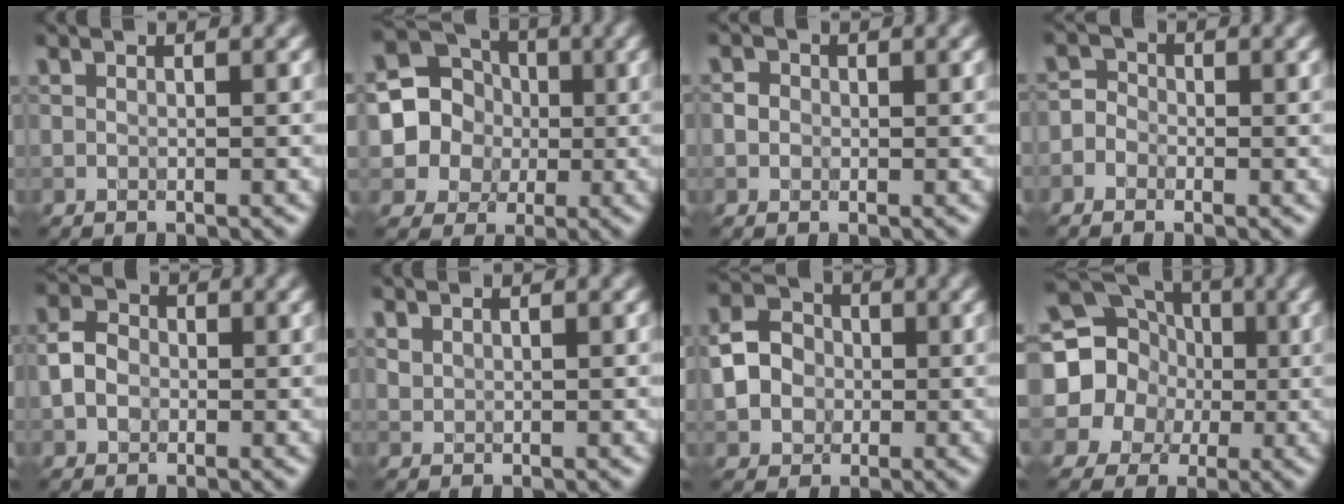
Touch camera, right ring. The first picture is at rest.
{"total": 9.0, "force": [0.4, 8.6, 2.3], "torque": [-0.053, 0.029, 0.000]}
{"total": 1.0, "force": [-0.1, 1.0, 0.2], "torque": [0.001, 0.001, -0.007]}
{"total": 1.6, "force": [-0.9, 1.3, 0.4], "torque": [0.007, 0.009, -0.023]}
{"total": 2.6, "force": [-0.5, 2.1, 1.3], "torque": [-0.026, 0.005, -0.016]}
{"total": 0.7, "force": [0.6, 0.3, 0.1], "torque": [-0.006, 0.001, 0.017]}
{"total": 4.5, "force": [0.0, 3.9, 2.2], "torque": [-0.042, 0.008, -0.004]}
{"total": 14.8, "force": [1.0, 14.0, 4.7], "torque": [-0.124, 0.023, -0.017]}